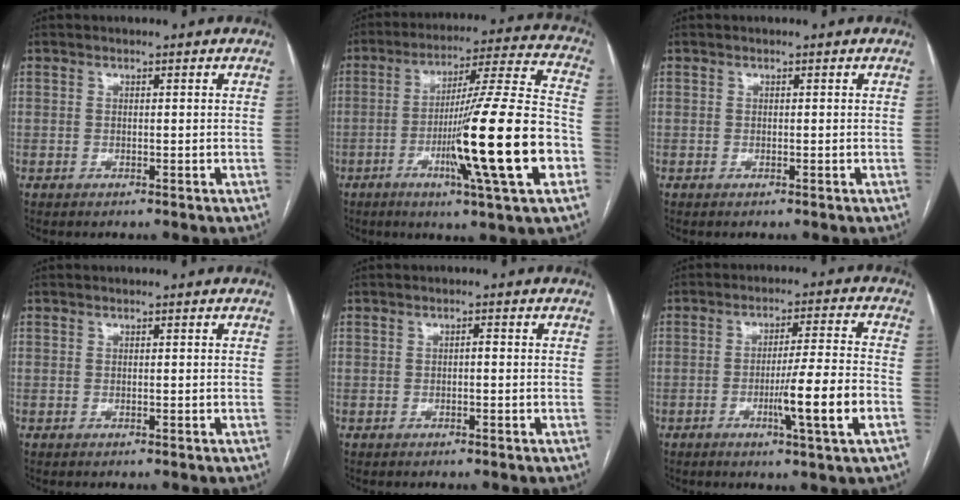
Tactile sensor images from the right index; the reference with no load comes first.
{"total": 21.1, "force": [-6.2, -0.7, 20.2], "torque": [-0.315, -0.013, -0.104]}
{"total": 0.0}
{"total": 0.0}
{"total": 0.7, "force": [-0.1, 0.2, 0.6], "torque": [-0.010, 0.002, -0.003]}
{"total": 9.6, "force": [-3.2, -1.1, 9.0], "torque": [-0.146, -0.010, -0.053]}